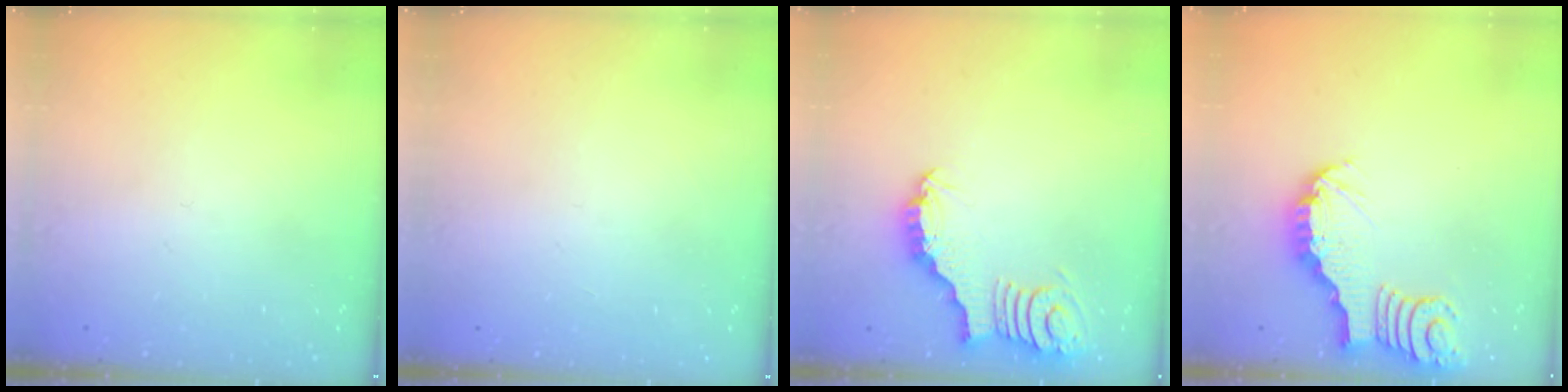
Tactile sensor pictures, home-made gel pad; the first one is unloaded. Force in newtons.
{"total": 1.6, "press": 1.6, "slide": 0.0}
{"total": 3.3, "press": 3.3, "slide": 0.1}
{"total": 3.9, "press": 3.9, "slide": 0.4}